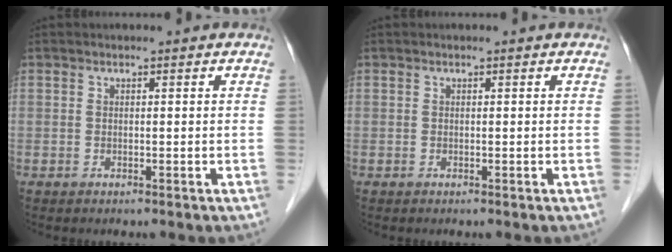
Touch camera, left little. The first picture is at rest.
{"total": 0.0}